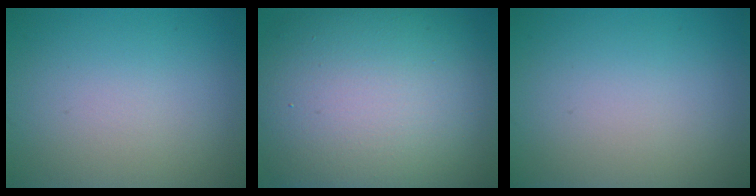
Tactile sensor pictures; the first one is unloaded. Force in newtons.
{"total": 16.5, "press": 16.4, "slide": 1.0}
{"total": 0.0}